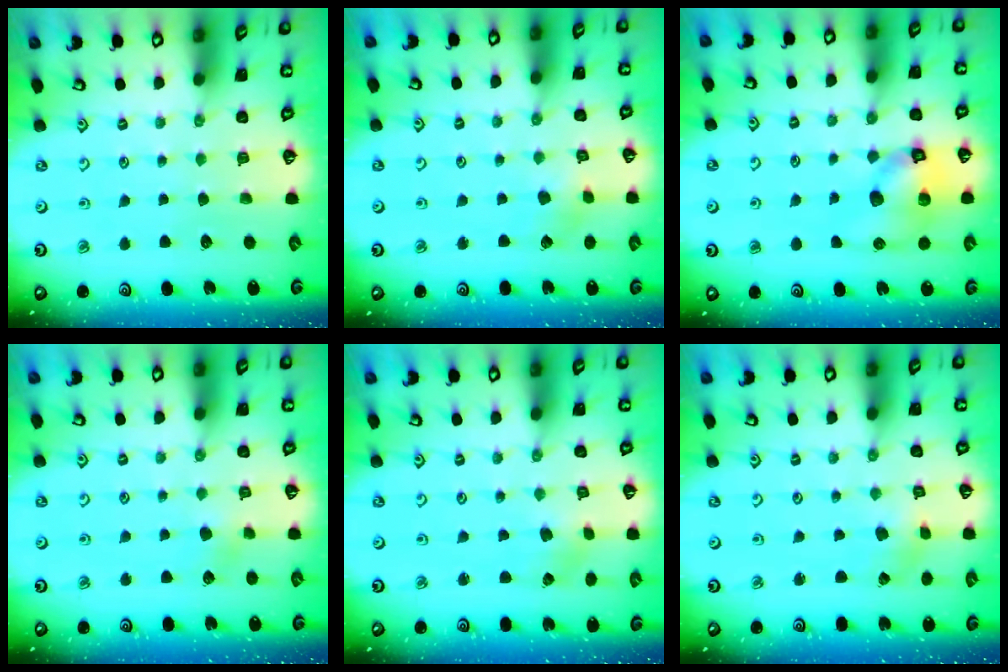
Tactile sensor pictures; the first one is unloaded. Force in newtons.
{"total": 2.9, "press": 2.8, "slide": 0.8}
{"total": 11.2, "press": 11.0, "slide": 1.8}
{"total": 2.8, "press": 2.8, "slide": 0.6}
{"total": 2.9, "press": 2.9, "slide": 0.4}
{"total": 0.5, "press": 0.5, "slide": 0.2}